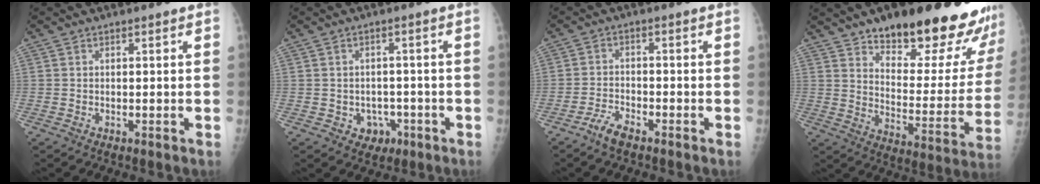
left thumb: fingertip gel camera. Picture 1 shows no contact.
{"total": 4.5, "force": [-1.8, 3.8, 1.6], "torque": [0.005, 0.015, -0.016]}
{"total": 3.8, "force": [-3.0, 1.1, 2.0], "torque": [-0.047, 0.016, -0.058]}
{"total": 26.7, "force": [19.8, 8.3, 15.8], "torque": [-0.174, -0.100, 0.273]}